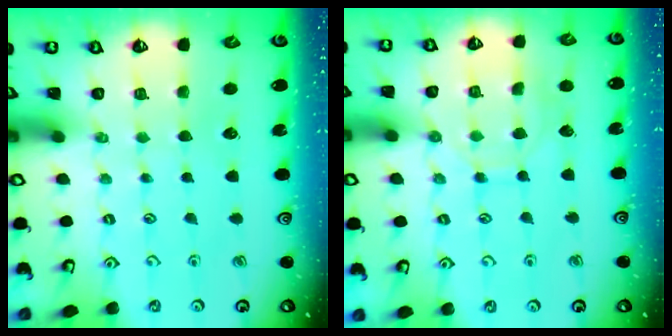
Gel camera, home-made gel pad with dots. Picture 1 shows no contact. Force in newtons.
{"total": 9.4, "press": 9.4, "slide": 0.7}